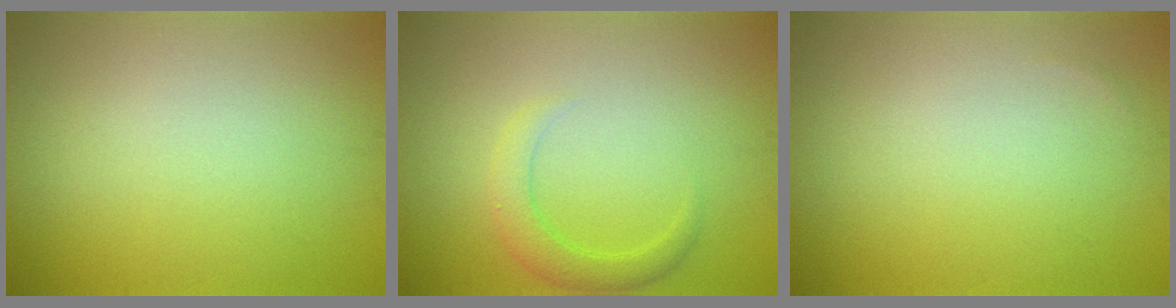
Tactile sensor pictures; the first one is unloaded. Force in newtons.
{"total": 2.4, "press": 2.4, "slide": 0.2}
{"total": 0.0}